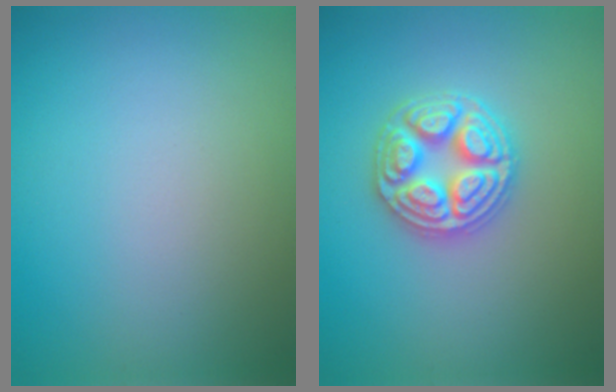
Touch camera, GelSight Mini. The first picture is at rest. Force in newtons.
{"total": 4.9, "press": 4.8, "slide": 0.6}